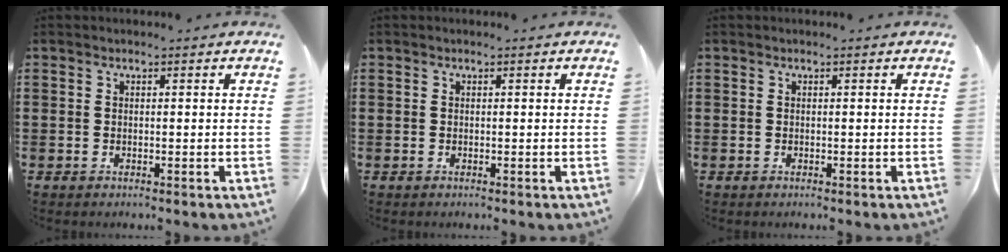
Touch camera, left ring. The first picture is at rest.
{"total": 0.0}
{"total": 0.0}